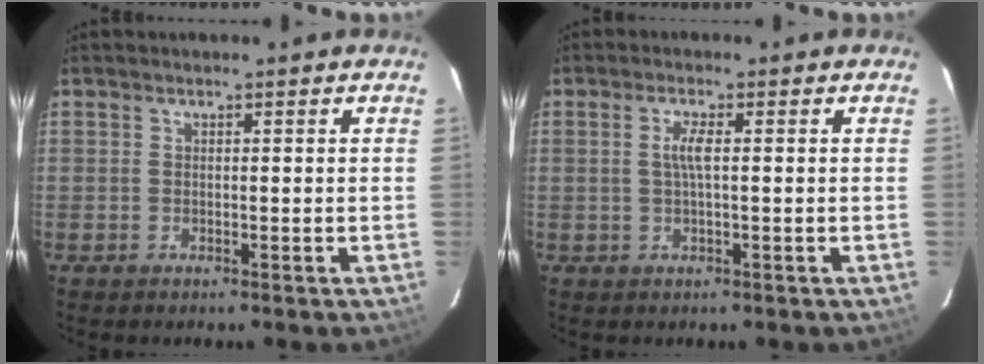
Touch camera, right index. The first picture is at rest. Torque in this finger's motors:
{"motor_torque": [0.23, 0.03, 0.09, 0.07]}